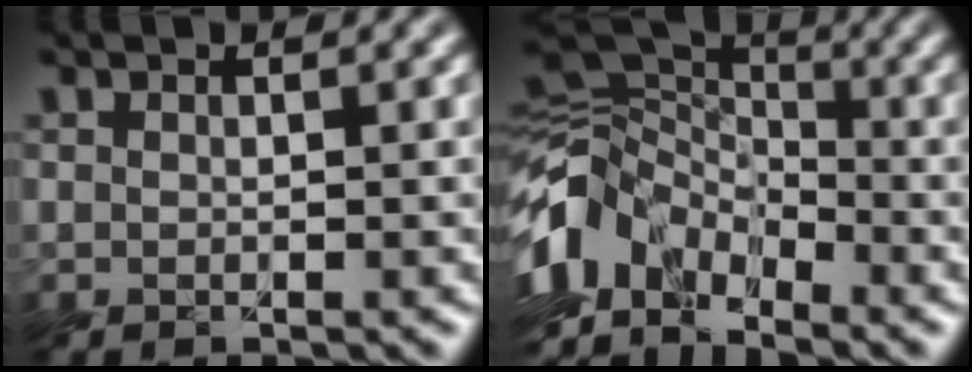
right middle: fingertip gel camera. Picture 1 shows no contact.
{"total": 8.7, "force": [-5.9, 4.8, 4.3], "torque": [-0.092, -0.013, -0.131]}